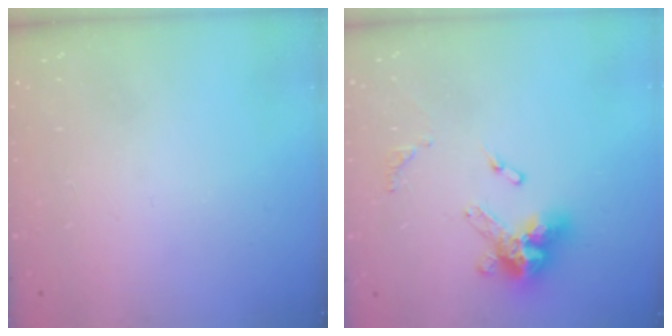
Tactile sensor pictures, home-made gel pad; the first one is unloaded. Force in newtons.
{"total": 12.1, "press": 12.0, "slide": 1.1}